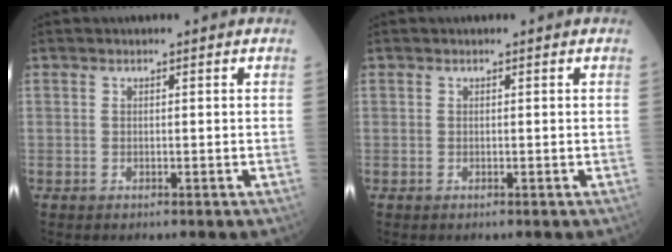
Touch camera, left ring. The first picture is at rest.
{"total": 0.0}